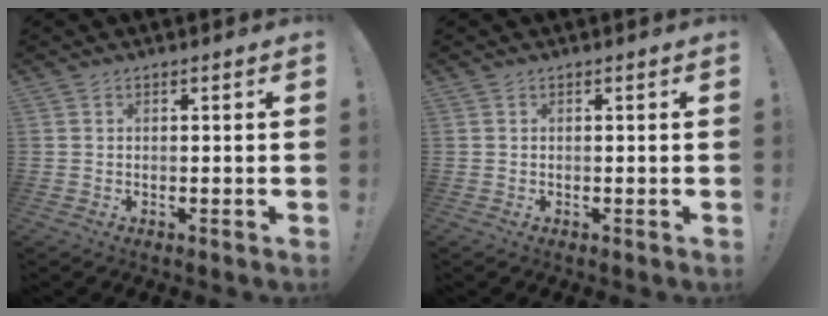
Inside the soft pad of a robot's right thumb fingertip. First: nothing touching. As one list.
[{"total": 0.0}]